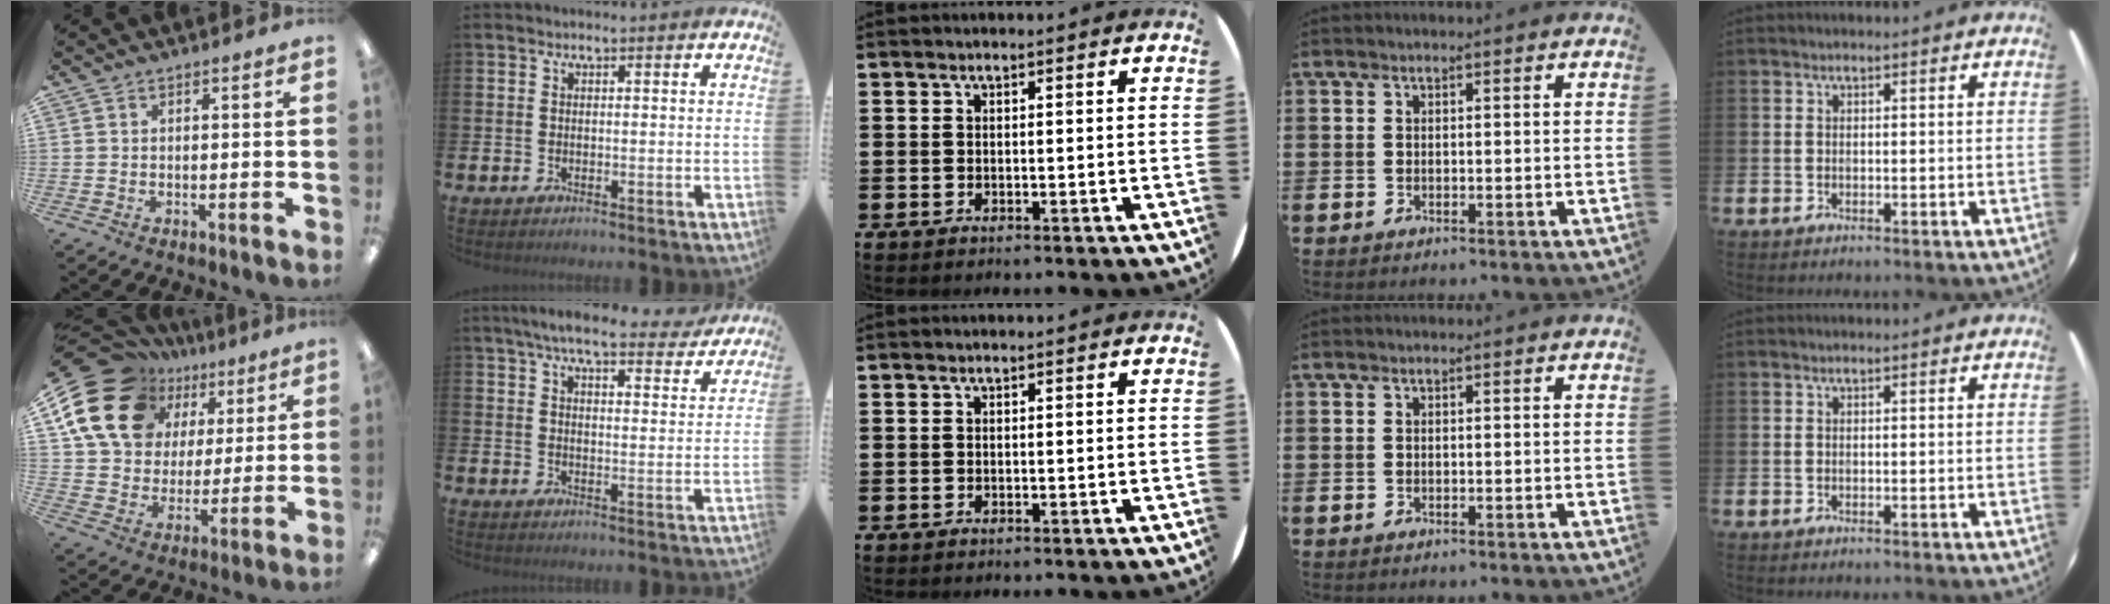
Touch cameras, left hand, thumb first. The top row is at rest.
{"thumb": {"total": 21.3, "force": [10.4, 15.9, 9.7], "torque": [-0.180, -0.049, 0.206]}, "index": {"total": 7.1, "force": [6.4, 1.2, 2.9], "torque": [-0.063, -0.028, 0.110]}}